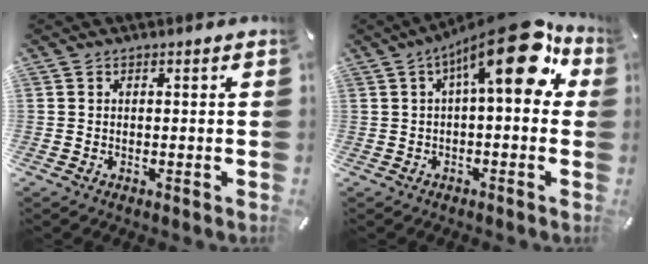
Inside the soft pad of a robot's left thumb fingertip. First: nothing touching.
{"total": 17.4, "force": [7.3, 6.7, 14.3], "torque": [-0.203, -0.042, 0.112]}